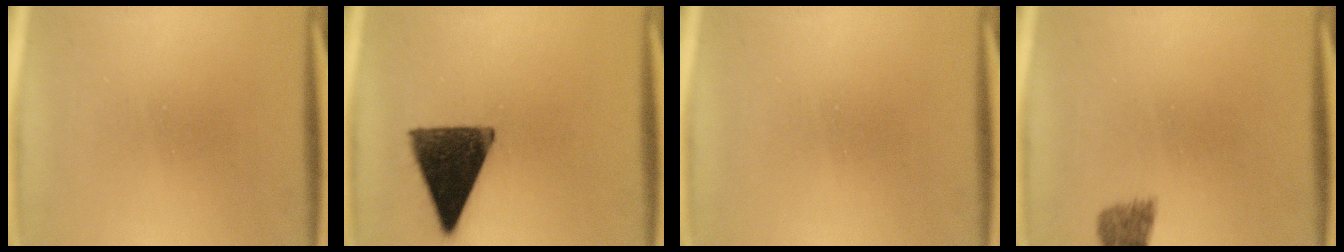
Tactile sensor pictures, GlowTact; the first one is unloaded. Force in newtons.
{"total": 13.7}
{"total": 0.0}
{"total": 1.9}